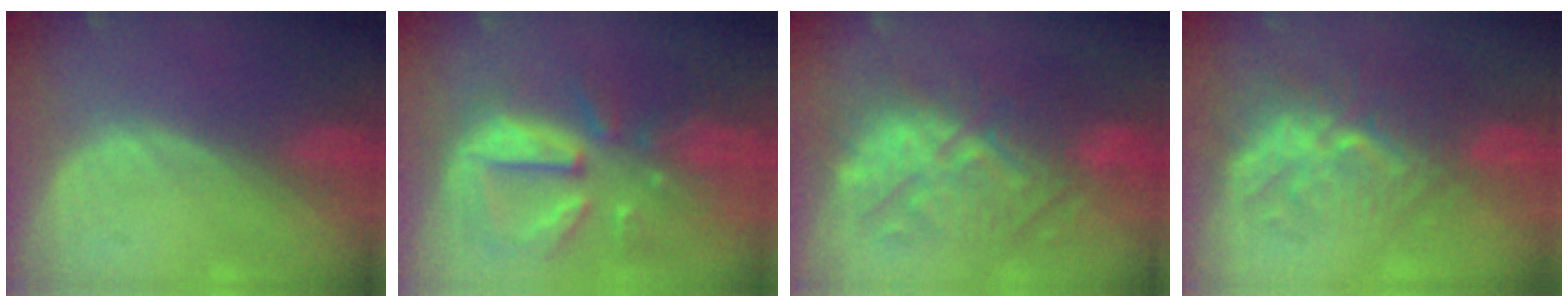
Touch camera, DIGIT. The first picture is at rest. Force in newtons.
{"total": 10.8, "press": 9.5, "slide": 5.2}
{"total": 10.6, "press": 10.6, "slide": 1.2}
{"total": 10.0, "press": 8.6, "slide": 4.9}